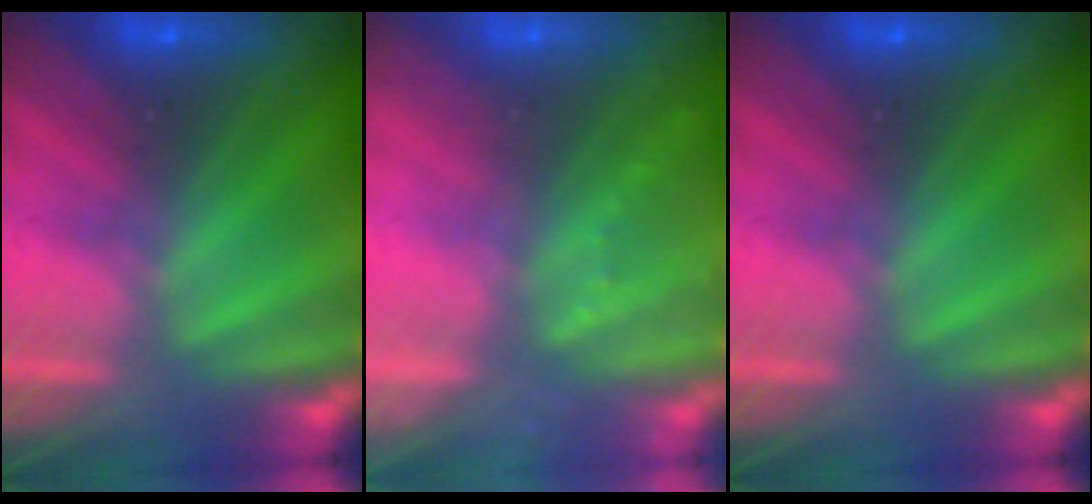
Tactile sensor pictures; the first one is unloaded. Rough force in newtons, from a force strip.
{"total": 2.3}
{"total": 0.0}